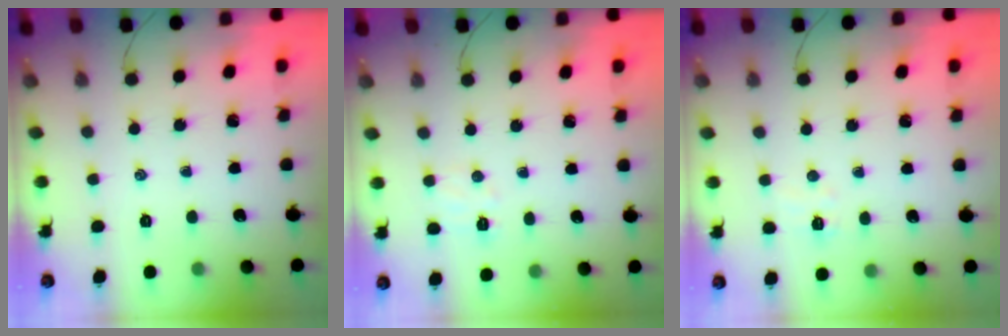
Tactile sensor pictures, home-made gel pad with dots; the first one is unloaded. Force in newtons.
{"total": 5.2, "press": 5.0, "slide": 1.2}
{"total": 4.8, "press": 4.7, "slide": 0.7}